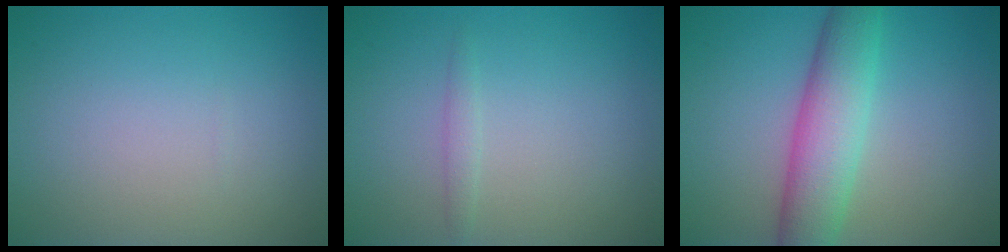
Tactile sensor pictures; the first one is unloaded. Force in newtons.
{"total": 0.8, "press": 0.8, "slide": 0.0}
{"total": 6.1, "press": 6.1, "slide": 0.2}